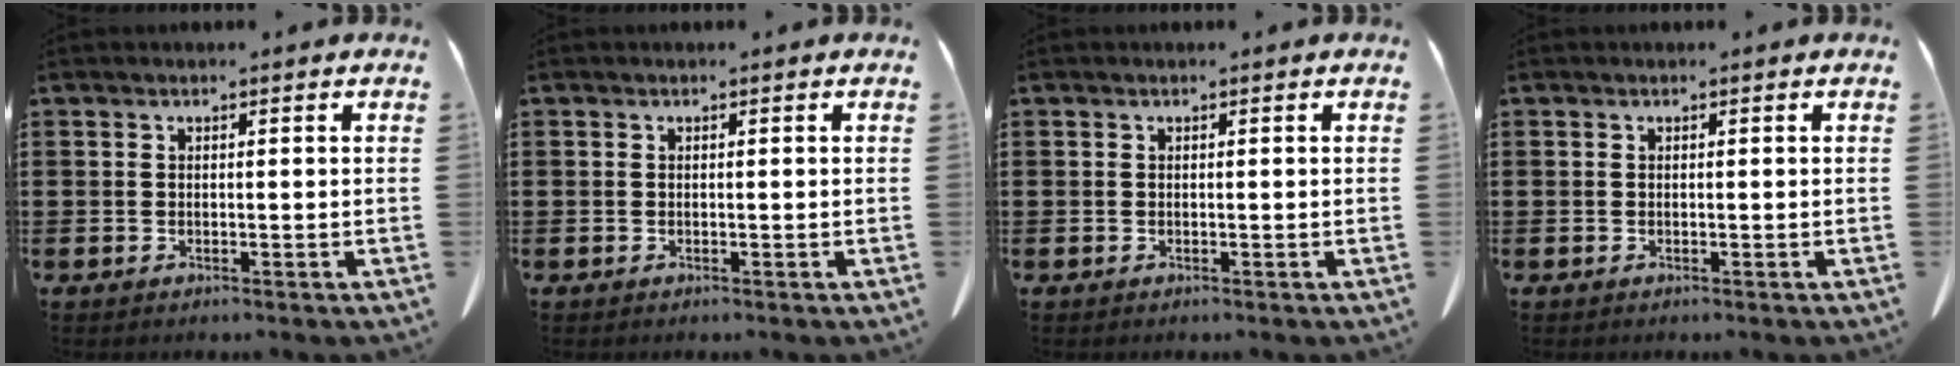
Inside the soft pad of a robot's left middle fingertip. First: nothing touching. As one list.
[{"total": 0.0}, {"total": 0.0}, {"total": 0.0}]